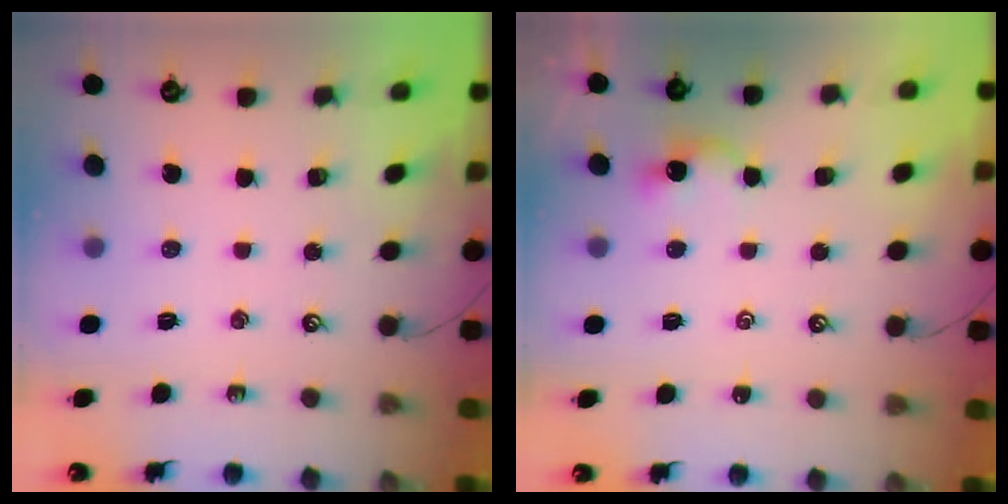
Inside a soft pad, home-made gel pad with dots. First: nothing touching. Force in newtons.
{"total": 0.5, "press": 0.5, "slide": 0.2}